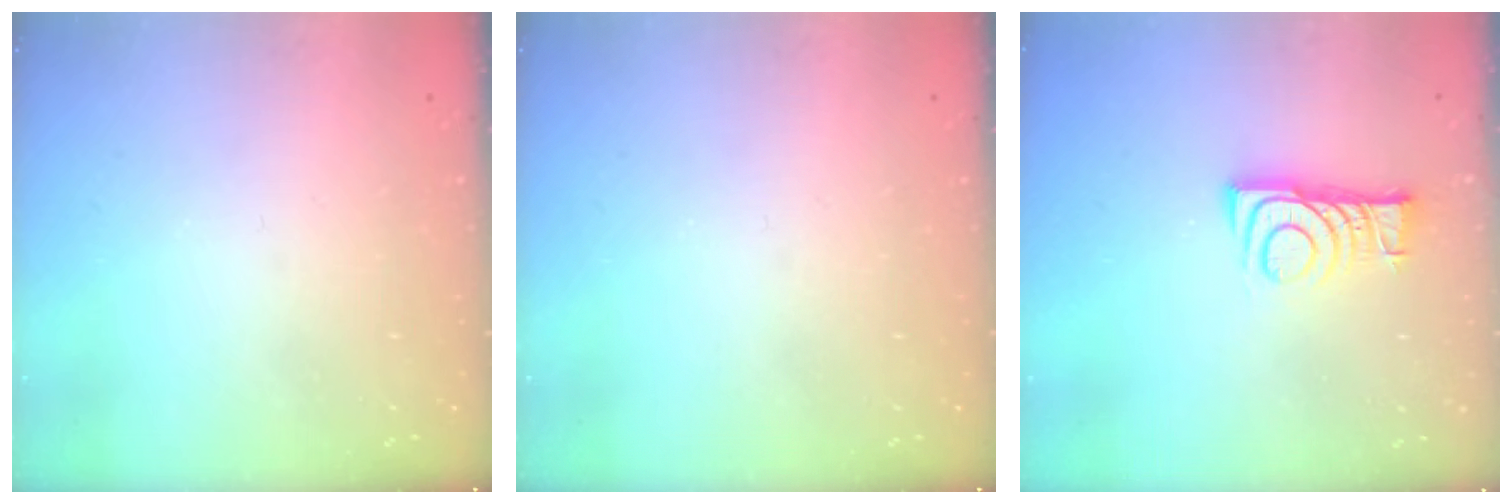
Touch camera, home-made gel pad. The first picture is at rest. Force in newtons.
{"total": 0.0}
{"total": 8.0, "press": 7.9, "slide": 0.5}